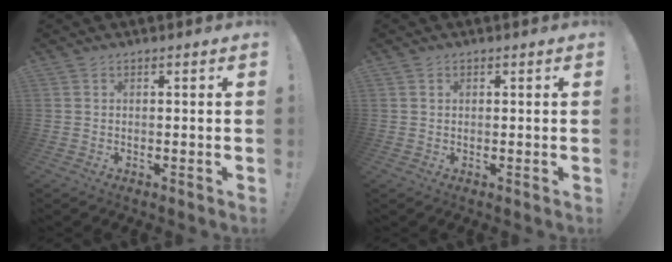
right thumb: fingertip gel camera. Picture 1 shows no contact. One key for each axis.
{"total": 0.7, "fx": 0.4, "fy": 0.6, "fz": 0.2, "tx": -0.002, "ty": 0.000, "tz": 0.007}